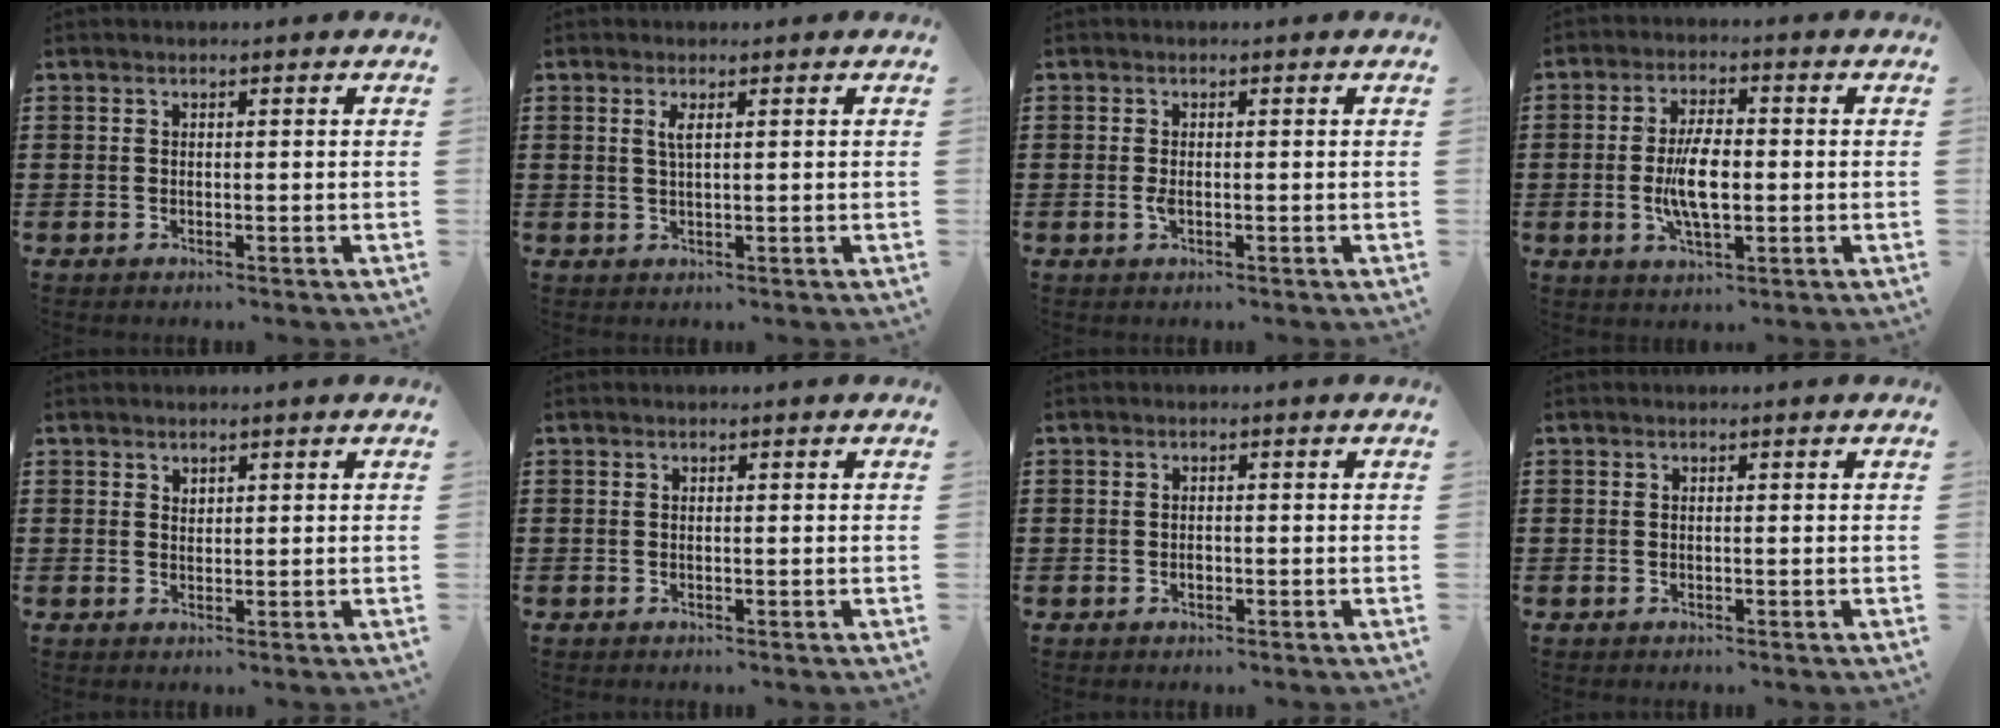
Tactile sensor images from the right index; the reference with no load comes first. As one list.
[{"total": 1.8, "force": [0.7, 0.4, 1.6], "torque": [-0.035, 0.003, 0.011]}, {"total": 1.4, "force": [-0.2, 0.5, 1.3], "torque": [-0.032, -0.005, -0.006]}, {"total": 7.7, "force": [-0.8, 3.0, 7.0], "torque": [-0.151, -0.005, -0.020]}, {"total": 1.2, "force": [1.0, 0.6, 0.1], "torque": [-0.003, 0.002, 0.020]}, {"total": 0.0}, {"total": 1.0, "force": [-0.3, 0.8, 0.5], "torque": [-0.010, 0.001, -0.005]}, {"total": 0.0}]